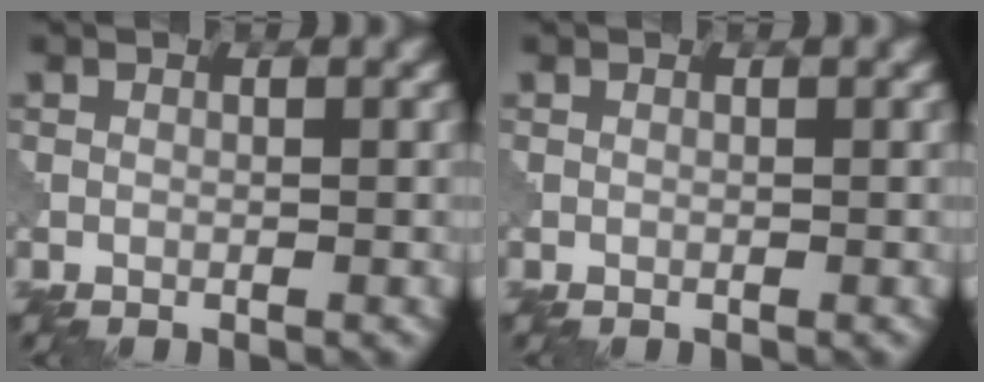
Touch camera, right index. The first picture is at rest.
{"total": 0.0}